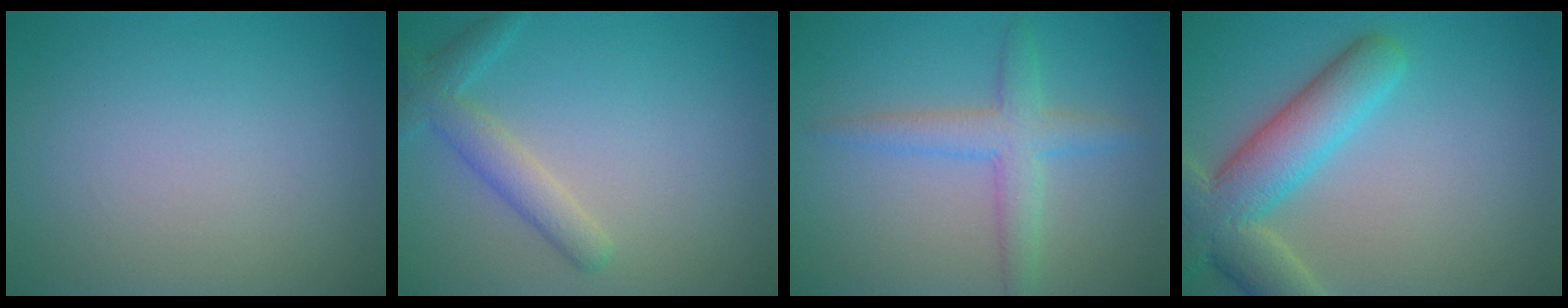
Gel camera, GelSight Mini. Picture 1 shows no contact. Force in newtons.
{"total": 2.1, "press": 2.1, "slide": 0.3}
{"total": 3.5, "press": 3.5, "slide": 0.2}
{"total": 7.5, "press": 7.4, "slide": 0.6}